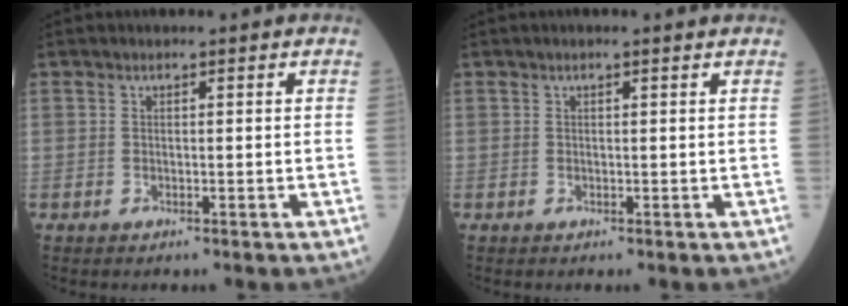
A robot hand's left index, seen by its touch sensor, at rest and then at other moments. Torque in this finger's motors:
{"motor_torque": [-0.04, 0.12, 0.06, 0.00]}